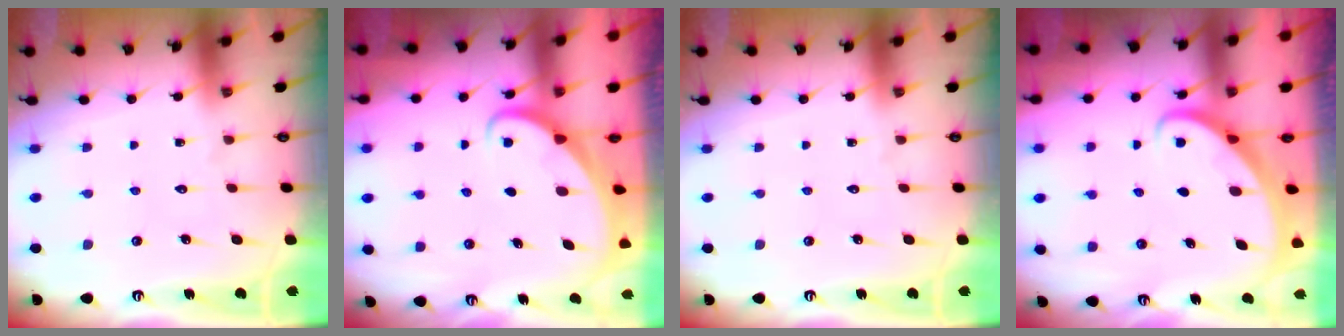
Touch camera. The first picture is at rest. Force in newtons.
{"total": 2.0, "press": 2.0, "slide": 0.2}
{"total": 0.0}
{"total": 2.6, "press": 2.6, "slide": 0.3}